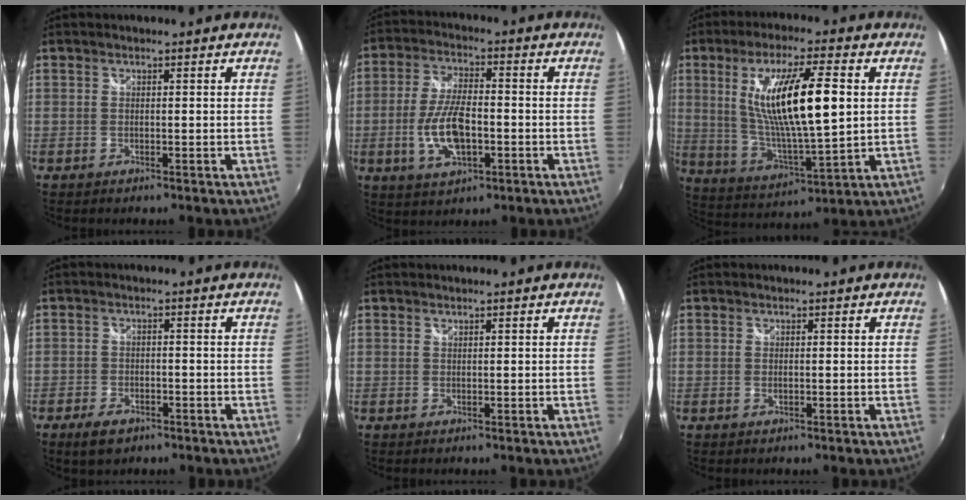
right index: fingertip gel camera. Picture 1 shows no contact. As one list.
[{"total": 10.7, "force": [-2.6, 4.8, 9.2], "torque": [-0.187, -0.003, -0.045]}, {"total": 17.5, "force": [3.5, 3.7, 16.7], "torque": [-0.305, -0.006, 0.075]}, {"total": 5.1, "force": [-3.5, 2.8, 2.6], "torque": [-0.069, -0.007, -0.058]}, {"total": 0.0}, {"total": 0.6, "force": [0.1, 0.2, 0.5], "torque": [-0.012, -0.001, -0.001]}]